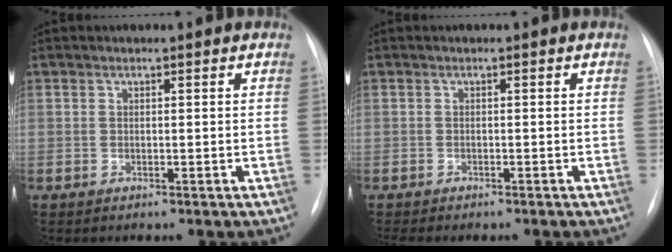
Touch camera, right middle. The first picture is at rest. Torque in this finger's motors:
{"motor_torque": [0.21, -0.19, 0.08, 0.04]}